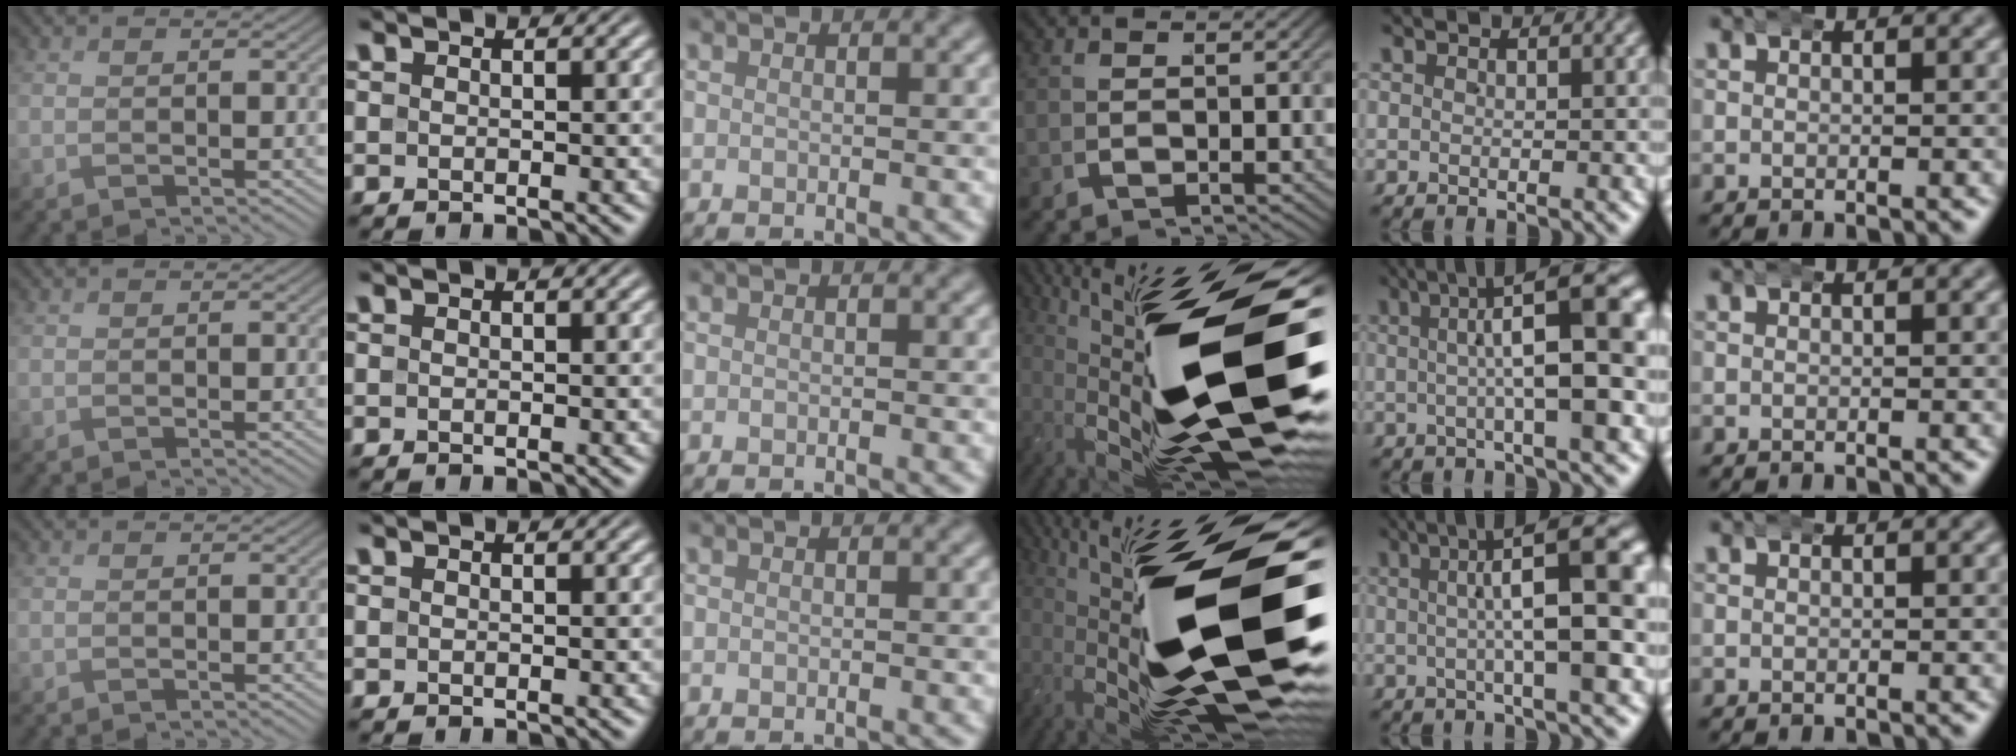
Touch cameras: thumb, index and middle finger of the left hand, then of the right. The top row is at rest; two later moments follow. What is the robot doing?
{"motion": "wrap", "object": "arm wrap"}